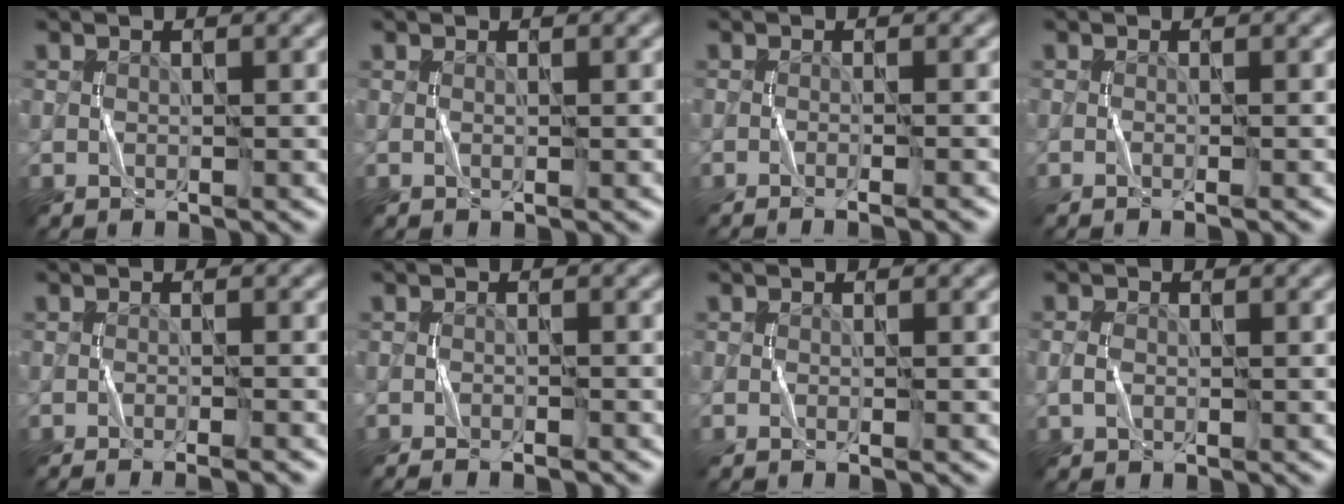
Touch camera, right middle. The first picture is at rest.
{"total": 0.0}
{"total": 2.8, "force": [-1.6, 0.8, 2.2], "torque": [-0.016, 0.007, -0.028]}
{"total": 1.3, "force": [-0.5, 0.4, 1.1], "torque": [-0.010, -0.004, -0.014]}
{"total": 3.3, "force": [-2.4, 0.6, 2.2], "torque": [-0.021, 0.007, -0.039]}
{"total": 2.4, "force": [-2.2, 0.3, 0.8], "torque": [-0.019, 0.001, -0.036]}
{"total": 1.0, "force": [-0.3, 0.3, 0.9], "torque": [-0.009, -0.003, -0.008]}
{"total": 1.1, "force": [-0.3, 0.8, 0.7], "torque": [-0.017, 0.003, -0.009]}